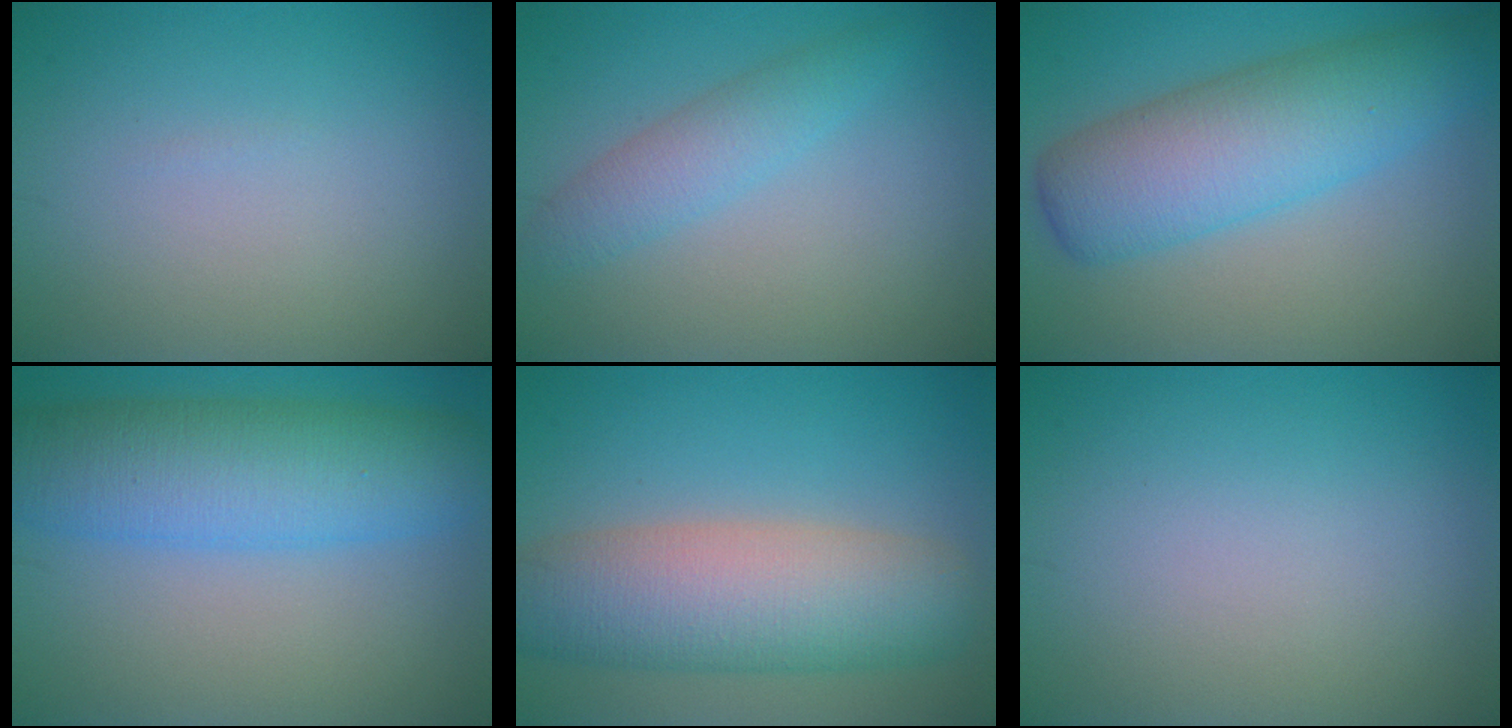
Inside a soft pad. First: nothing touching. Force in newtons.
{"total": 2.9, "press": 2.9, "slide": 0.1}
{"total": 8.0, "press": 8.0, "slide": 0.2}
{"total": 8.8, "press": 8.8, "slide": 0.2}
{"total": 9.0, "press": 9.0, "slide": 0.7}
{"total": 0.0}